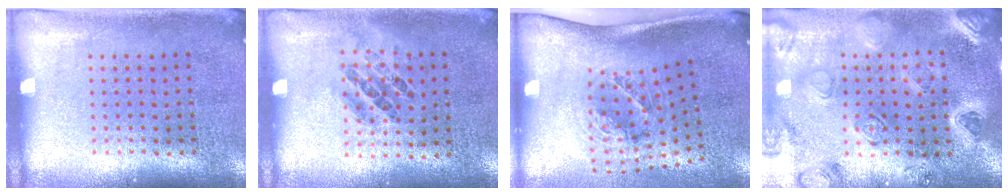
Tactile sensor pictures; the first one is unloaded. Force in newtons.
{"total": 0.9, "press": 0.6, "slide": 0.6}
{"total": 1.8, "press": 1.3, "slide": 1.3}
{"total": 2.3, "press": 2.2, "slide": 0.2}